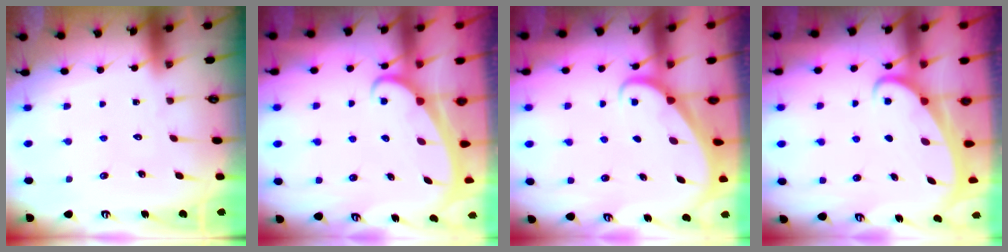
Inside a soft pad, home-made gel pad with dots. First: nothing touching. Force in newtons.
{"total": 2.3, "press": 2.3, "slide": 0.3}
{"total": 1.6, "press": 1.6, "slide": 0.0}
{"total": 2.3, "press": 2.3, "slide": 0.3}